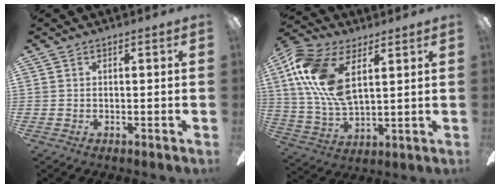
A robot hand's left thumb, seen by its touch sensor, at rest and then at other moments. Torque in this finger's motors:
{"motor_torque": [-0.14, 0.80, 1.40, -1.37, 0.40]}